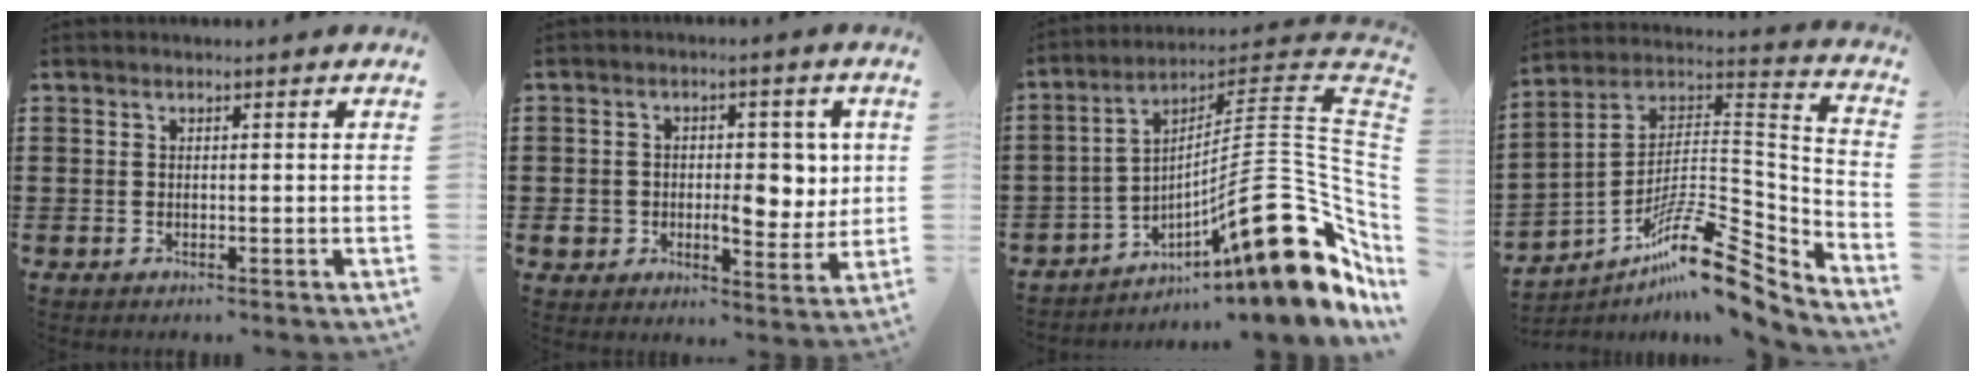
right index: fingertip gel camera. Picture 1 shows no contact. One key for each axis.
{"total": 7.5, "fx": -0.2, "fy": 5.3, "fz": 5.4, "tx": -0.076, "ty": 0.002, "tz": -0.009}
{"total": 20.5, "fx": -7.4, "fy": 5.6, "fz": 18.3, "tx": -0.269, "ty": 0.001, "tz": -0.125}
{"total": 13.1, "fx": -9.4, "fy": 3.5, "fz": 8.5, "tx": -0.133, "ty": 0.018, "tz": -0.176}